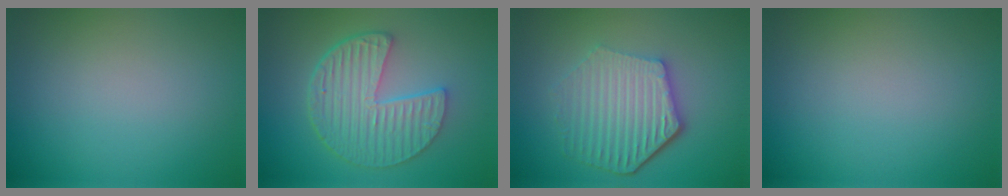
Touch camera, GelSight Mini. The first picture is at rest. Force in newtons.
{"total": 6.2, "press": 4.7, "slide": 4.0}
{"total": 6.0, "press": 4.5, "slide": 3.9}
{"total": 0.0}